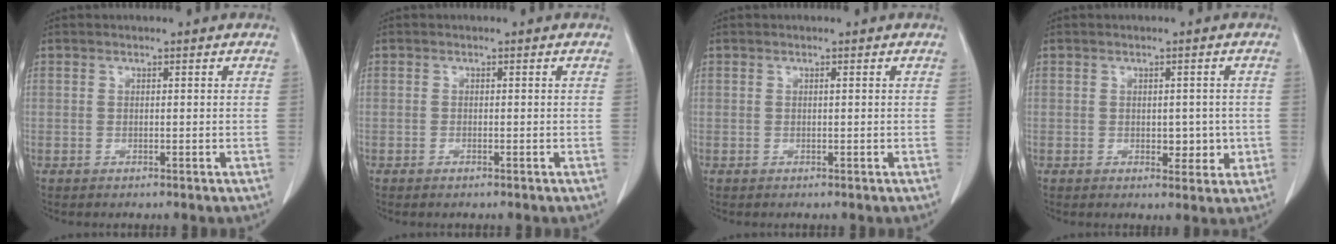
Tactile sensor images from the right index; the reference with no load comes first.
{"total": 0.7, "force": [-0.5, 0.2, 0.4], "torque": [-0.011, -0.001, -0.006]}
{"total": 0.0}
{"total": 3.5, "force": [-0.4, 2.2, 2.7], "torque": [-0.025, -0.001, 0.001]}